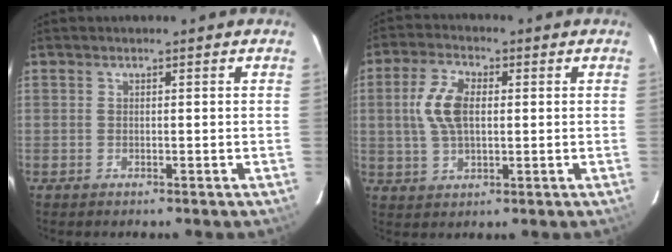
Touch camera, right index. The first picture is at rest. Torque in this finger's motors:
{"motor_torque": [0.20, 0.07, 0.28, 0.08]}